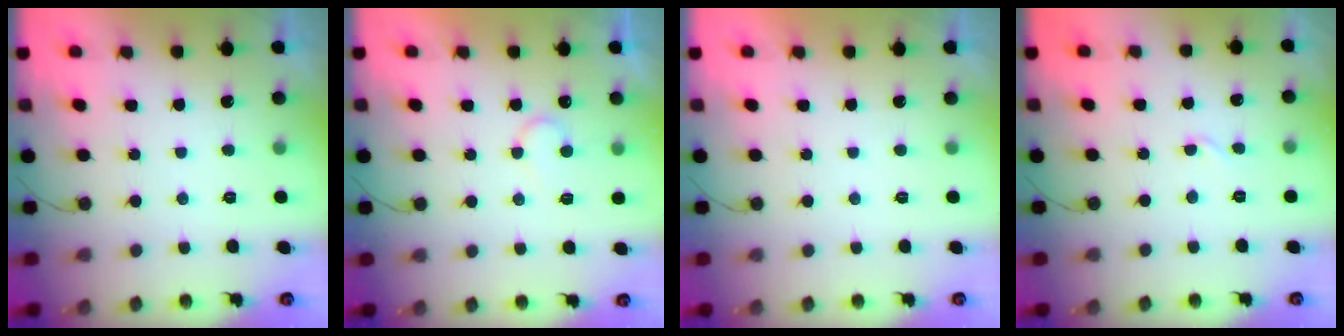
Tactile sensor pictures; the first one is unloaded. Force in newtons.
{"total": 5.8, "press": 5.8, "slide": 0.5}
{"total": 1.7, "press": 1.7, "slide": 0.0}
{"total": 2.7, "press": 2.7, "slide": 0.3}